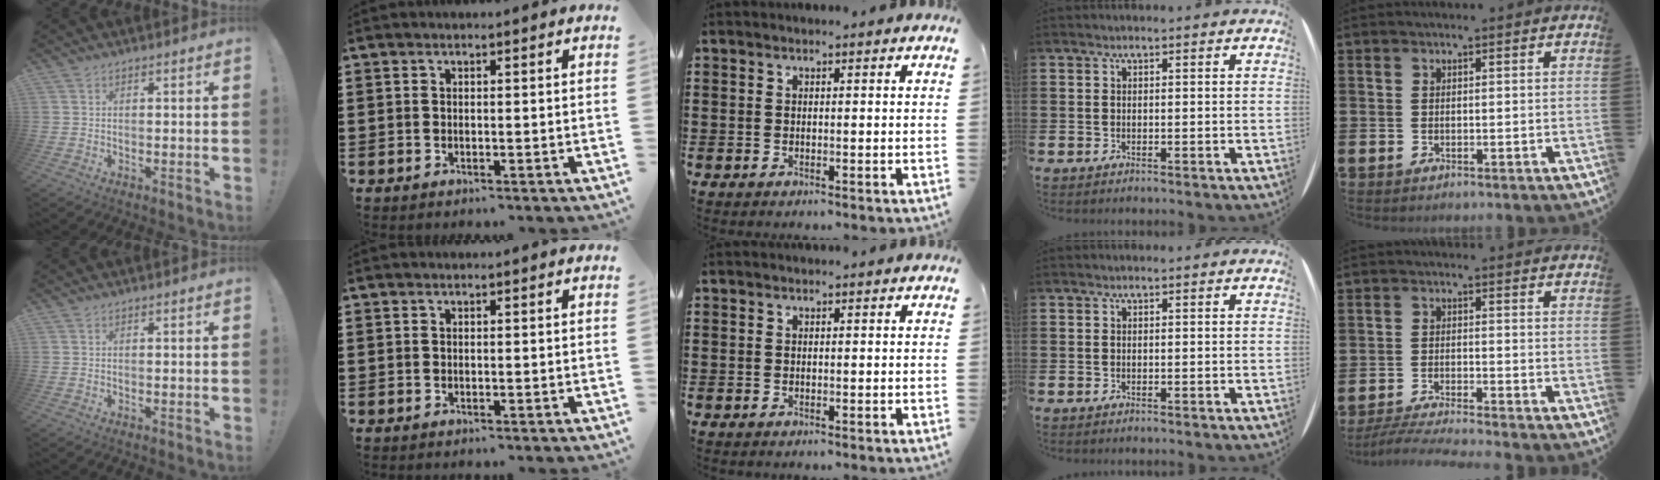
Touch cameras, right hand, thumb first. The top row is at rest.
{"little": {"total": 3.4, "force": [-3.2, -0.3, 1.2], "torque": [-0.018, -0.004, -0.062]}}